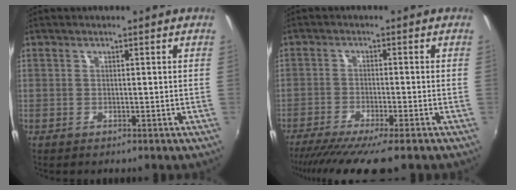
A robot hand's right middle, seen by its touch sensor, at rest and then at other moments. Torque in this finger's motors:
{"motor_torque": [1.34, -0.80, 0.24, 0.12]}